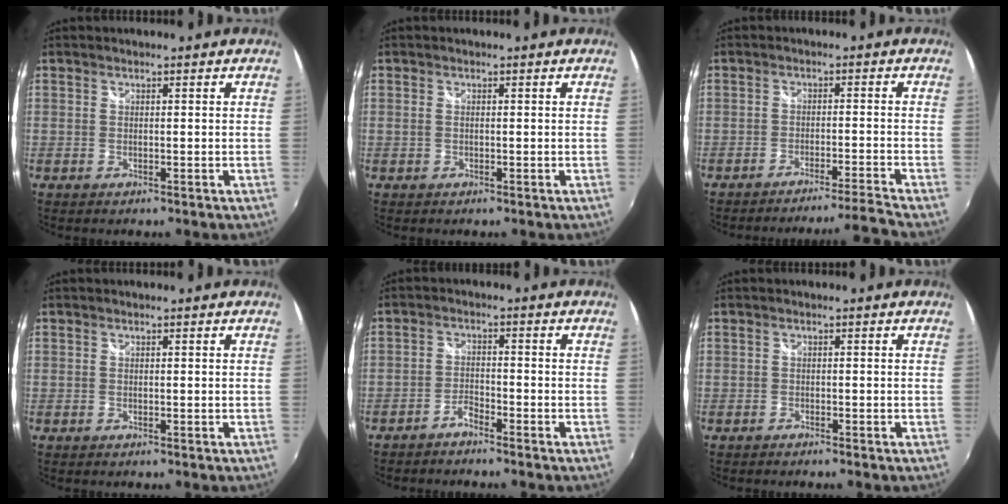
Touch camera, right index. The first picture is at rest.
{"total": 0.6, "force": [0.0, 0.3, 0.5], "torque": [-0.014, -0.001, -0.002]}
{"total": 7.2, "force": [-6.5, -2.8, 1.4], "torque": [-0.028, 0.009, -0.104]}
{"total": 0.0}
{"total": 2.6, "force": [-2.3, 0.6, 0.9], "torque": [-0.030, 0.005, -0.047]}
{"total": 0.9, "force": [-0.8, 0.2, 0.2], "torque": [-0.010, -0.003, -0.017]}